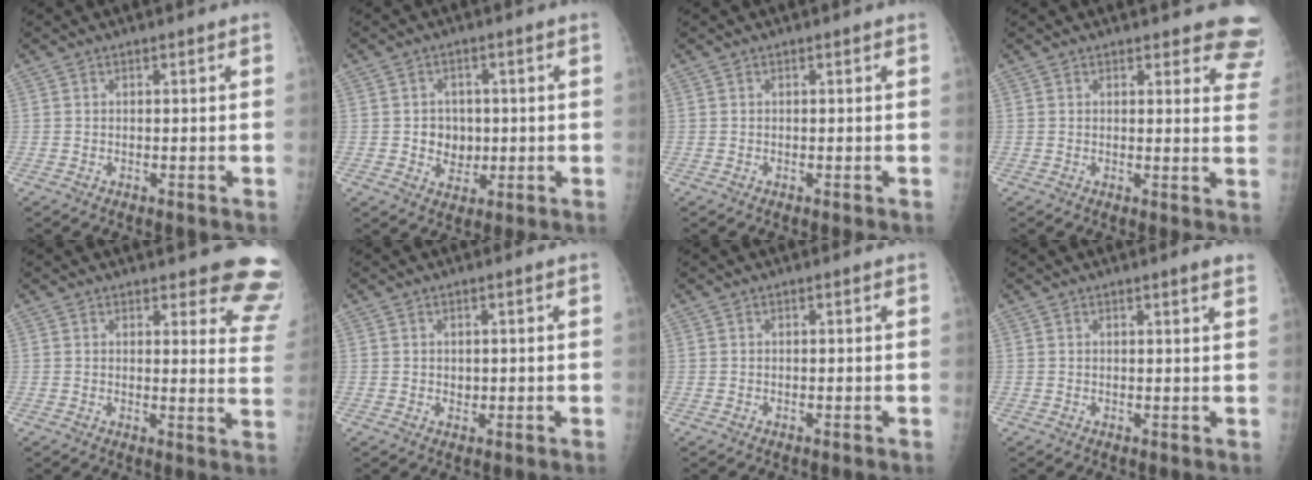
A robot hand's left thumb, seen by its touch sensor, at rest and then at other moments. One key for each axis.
{"total": 5.1, "fx": -0.1, "fy": 4.5, "fz": 2.4, "tx": -0.007, "ty": 0.004, "tz": 0.004}
{"total": 0.0}
{"total": 8.7, "fx": 7.9, "fy": 2.9, "fz": 2.3, "tx": 0.025, "ty": -0.040, "tz": 0.057}
{"total": 11.3, "fx": 10.2, "fy": 2.9, "fz": 3.9, "tx": 0.003, "ty": -0.080, "tz": 0.085}
{"total": 1.1, "fx": 0.2, "fy": 1.0, "fz": 0.5, "tx": -0.003, "ty": -0.001, "tz": 0.006}
{"total": 0.0}
{"total": 2.2, "fx": 1.6, "fy": -0.1, "fz": 1.5, "tx": -0.018, "ty": -0.004, "tz": 0.020}